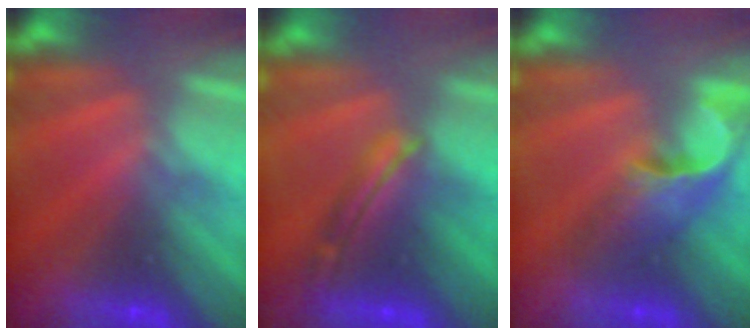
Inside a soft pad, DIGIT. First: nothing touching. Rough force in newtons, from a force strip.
{"total": 8.0}
{"total": 5.1}